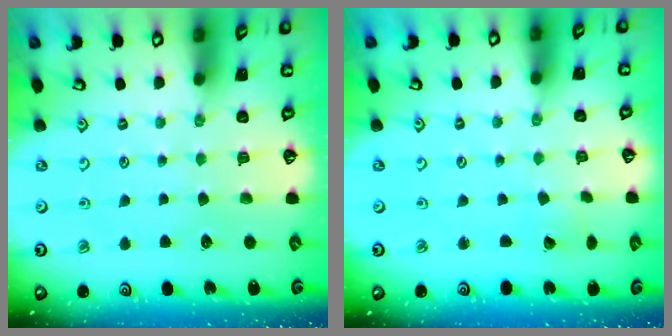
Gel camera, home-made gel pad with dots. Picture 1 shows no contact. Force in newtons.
{"total": 0.5, "press": 0.5, "slide": 0.0}